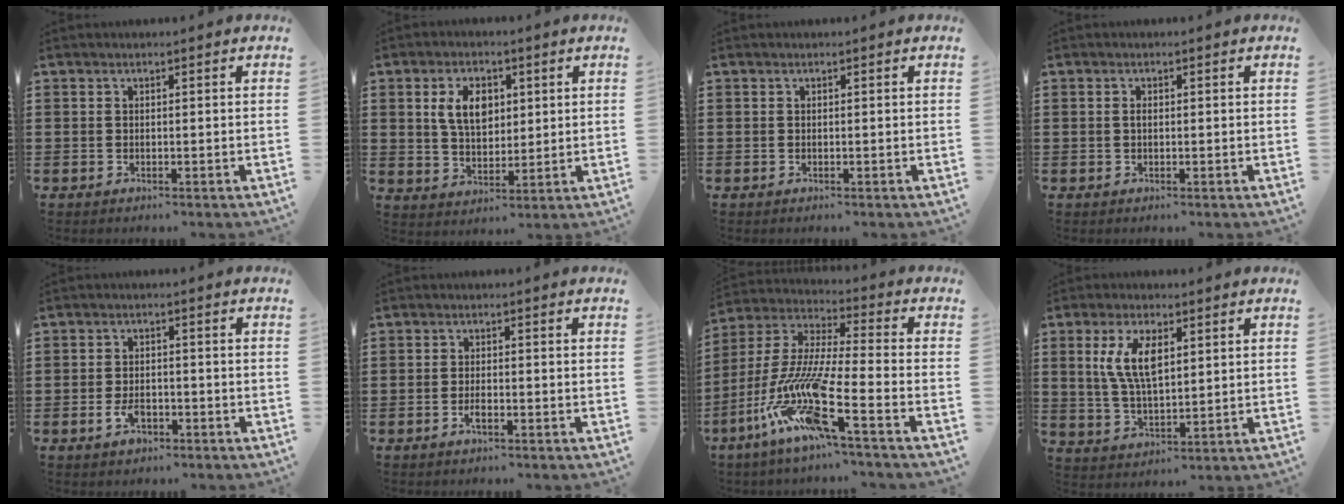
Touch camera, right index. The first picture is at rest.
{"total": 6.5, "force": [1.8, 4.2, 4.7], "torque": [-0.104, 0.010, 0.026]}
{"total": 0.0}
{"total": 0.8, "force": [0.0, 0.4, 0.7], "torque": [-0.016, 0.000, 0.000]}
{"total": 3.2, "force": [-1.4, 1.8, 2.2], "torque": [-0.050, -0.002, -0.028]}
{"total": 1.8, "force": [-0.9, 0.5, 1.5], "torque": [-0.027, -0.001, -0.016]}
{"total": 14.2, "force": [-8.6, 1.5, 11.2], "torque": [-0.252, -0.015, -0.170]}
{"total": 7.8, "force": [2.4, 3.3, 6.6], "torque": [-0.144, 0.006, 0.040]}